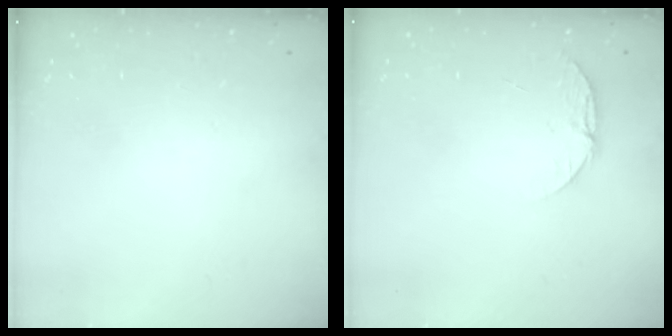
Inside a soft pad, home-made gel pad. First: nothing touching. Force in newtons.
{"total": 5.6, "press": 5.6, "slide": 0.6}